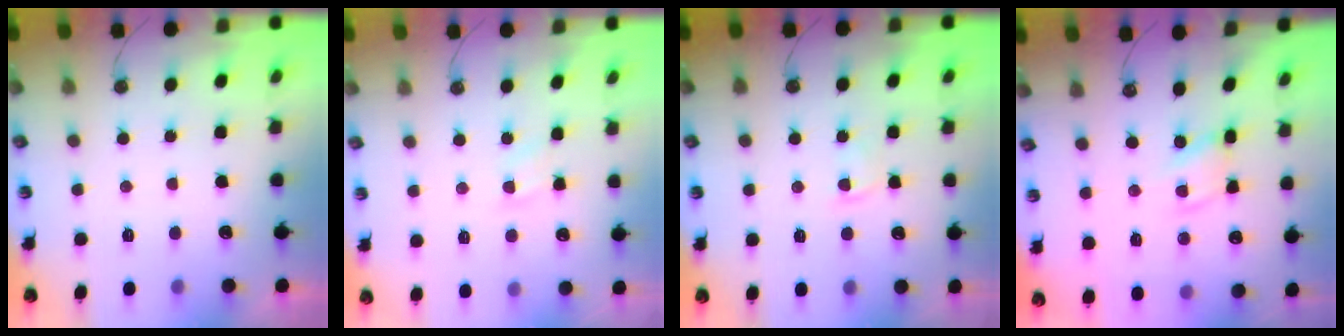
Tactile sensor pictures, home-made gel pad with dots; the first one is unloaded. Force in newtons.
{"total": 5.2, "press": 5.1, "slide": 0.5}
{"total": 1.5, "press": 1.4, "slide": 0.3}
{"total": 2.6, "press": 2.6, "slide": 0.4}